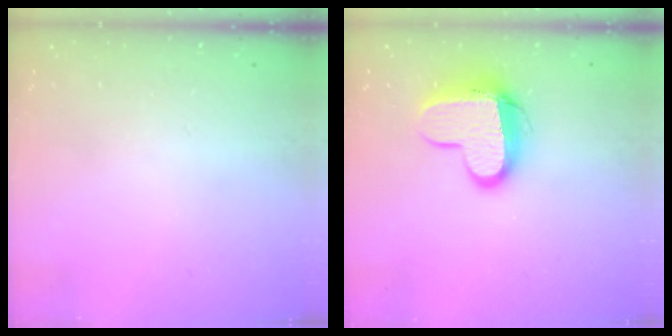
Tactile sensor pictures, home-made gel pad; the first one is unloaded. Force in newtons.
{"total": 12.1, "press": 12.0, "slide": 0.9}